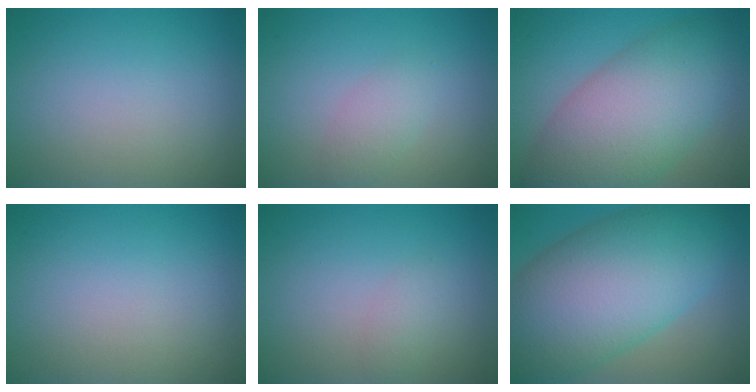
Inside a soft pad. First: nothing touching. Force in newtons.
{"total": 1.8, "press": 1.8, "slide": 0.0}
{"total": 10.1, "press": 10.1, "slide": 0.2}
{"total": 0.0}
{"total": 1.1, "press": 1.1, "slide": 0.1}
{"total": 14.0, "press": 14.0, "slide": 0.7}